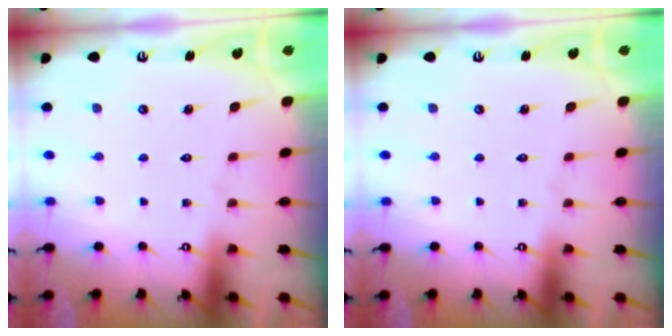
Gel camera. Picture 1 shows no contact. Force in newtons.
{"total": 0.0}